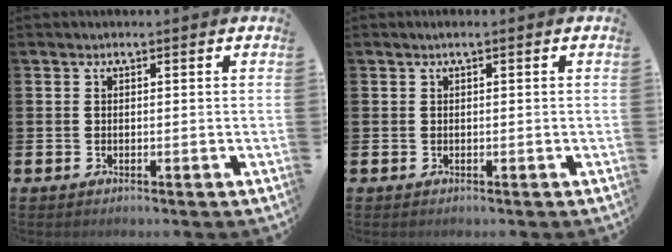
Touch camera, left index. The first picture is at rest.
{"total": 0.5, "force": [0.2, 0.0, 0.5], "torque": [-0.009, 0.003, 0.002]}